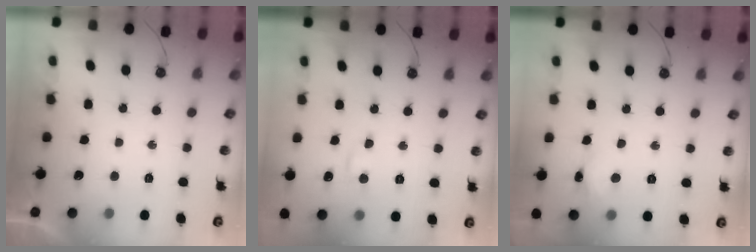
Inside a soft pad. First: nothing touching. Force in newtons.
{"total": 5.8, "press": 5.8, "slide": 0.6}
{"total": 3.0, "press": 3.0, "slide": 0.4}